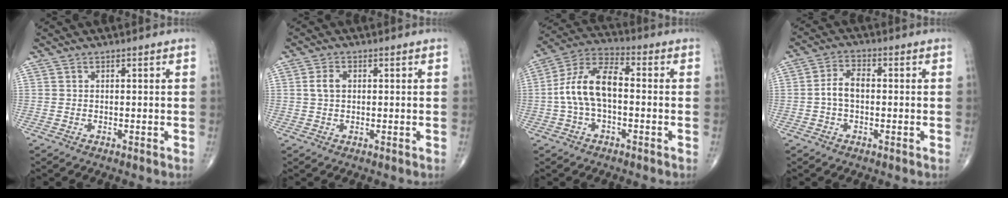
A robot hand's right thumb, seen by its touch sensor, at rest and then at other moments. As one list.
[{"total": 2.9, "force": [0.4, 1.9, 2.1], "torque": [-0.044, 0.006, 0.007]}, {"total": 11.8, "force": [-0.8, 6.1, 10.1], "torque": [-0.200, 0.040, -0.021]}, {"total": 4.7, "force": [-0.5, 2.8, 3.7], "torque": [-0.067, 0.019, -0.016]}]